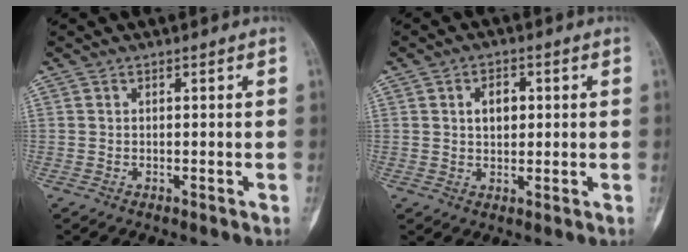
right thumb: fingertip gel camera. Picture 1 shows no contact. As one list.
[{"total": 4.5, "force": [1.0, 3.0, 3.1], "torque": [-0.034, 0.000, 0.016]}]